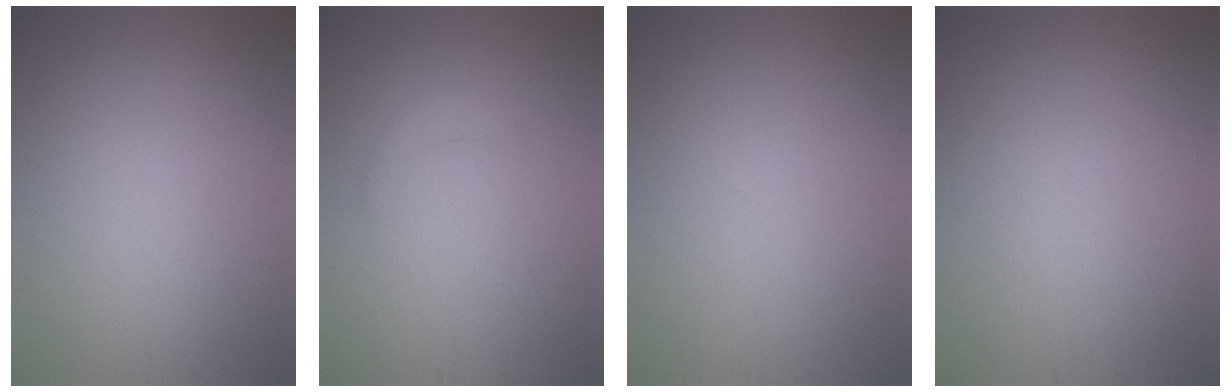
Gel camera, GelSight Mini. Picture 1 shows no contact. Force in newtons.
{"total": 1.2, "press": 1.2, "slide": 0.1}
{"total": 0.0}
{"total": 0.0}